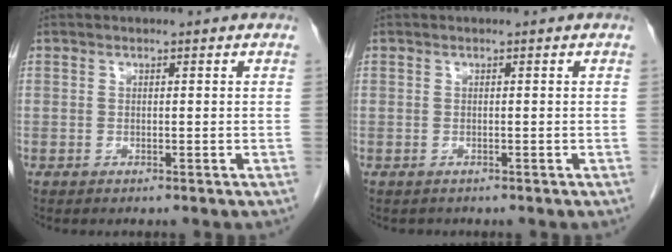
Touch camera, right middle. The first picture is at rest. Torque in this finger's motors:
{"motor_torque": [0.47, -0.09, 0.00, -0.01]}